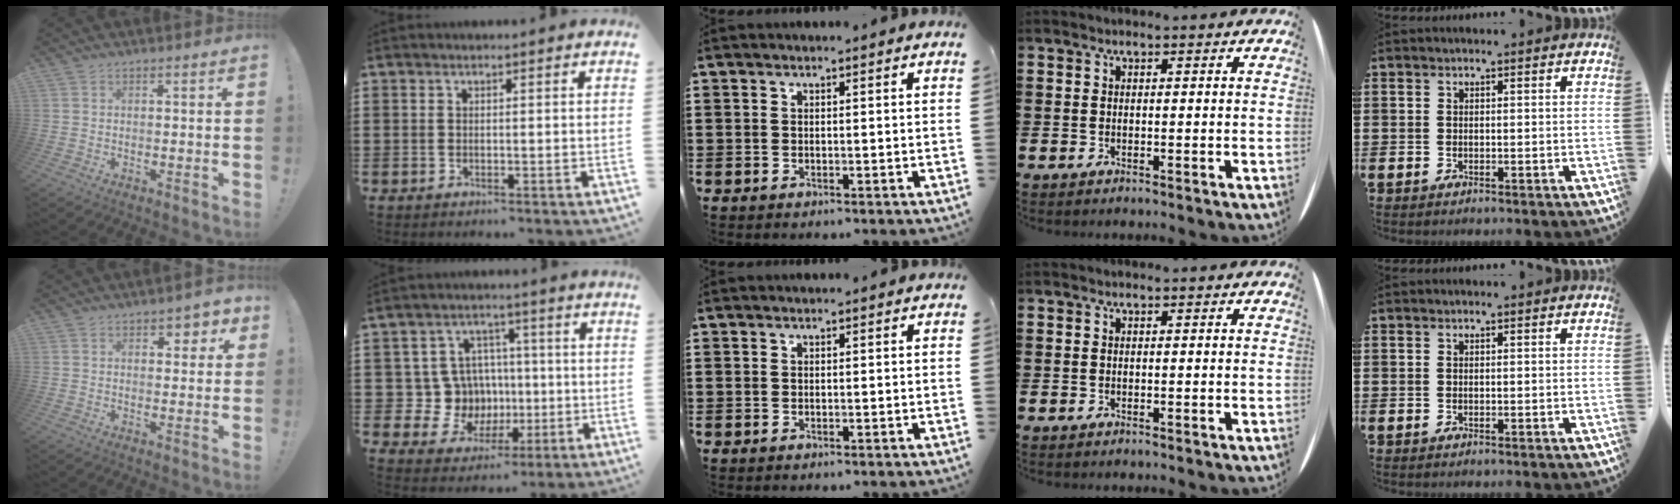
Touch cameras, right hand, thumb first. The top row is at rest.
{"thumb": {"total": 3.4, "force": [1.6, 2.3, 1.9], "torque": [-0.008, -0.009, 0.020]}, "index": {"total": 9.6, "force": [-0.1, 9.1, 3.0], "torque": [-0.090, 0.008, 0.010]}}